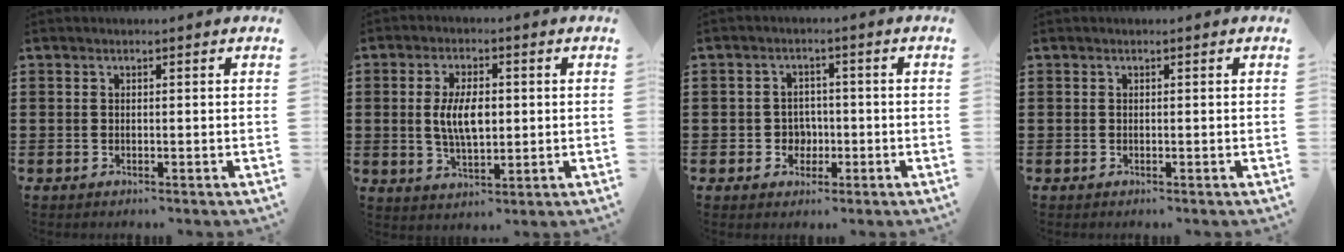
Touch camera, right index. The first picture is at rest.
{"total": 6.8, "force": [0.4, 3.1, 6.1], "torque": [-0.117, 0.002, 0.002]}
{"total": 3.1, "force": [-0.9, 2.9, 1.0], "torque": [-0.029, 0.005, -0.021]}
{"total": 0.0}